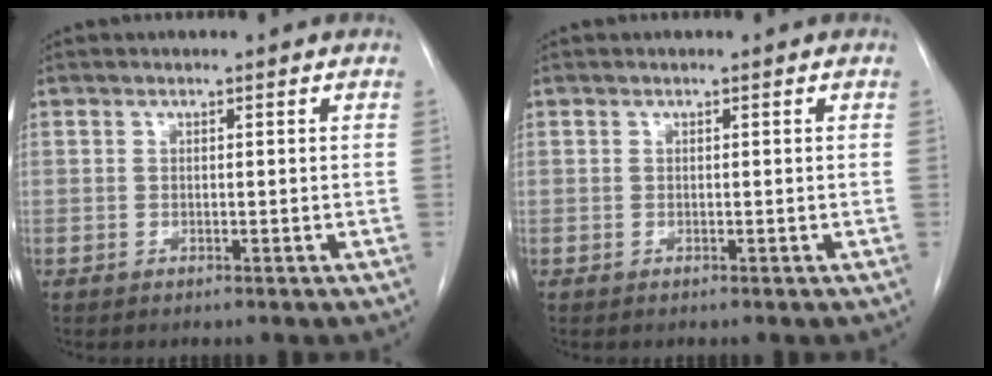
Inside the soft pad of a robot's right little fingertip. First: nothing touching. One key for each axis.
{"total": 0.0}